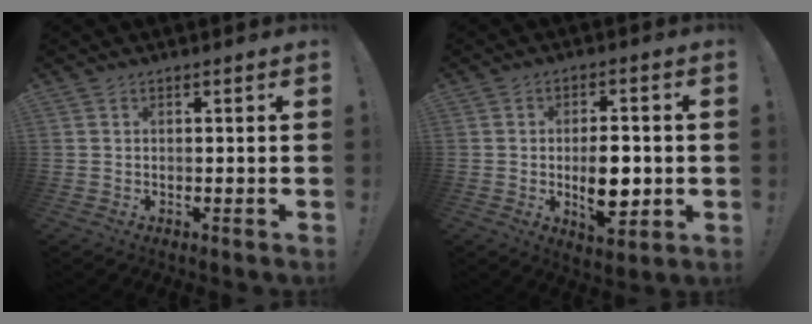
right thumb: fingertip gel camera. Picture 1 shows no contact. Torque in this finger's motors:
{"motor_torque": [-0.09, 0.33, 0.07, 0.00, 0.09]}